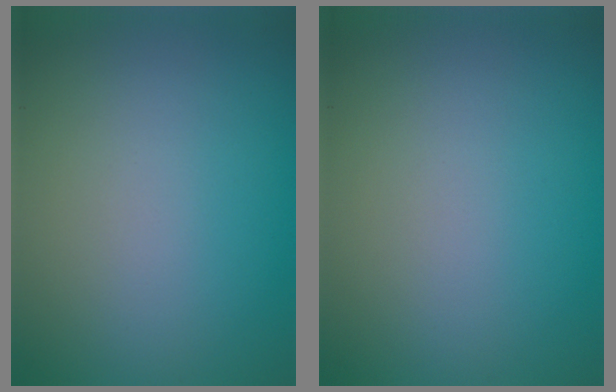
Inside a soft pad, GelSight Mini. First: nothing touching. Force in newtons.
{"total": 0.0}